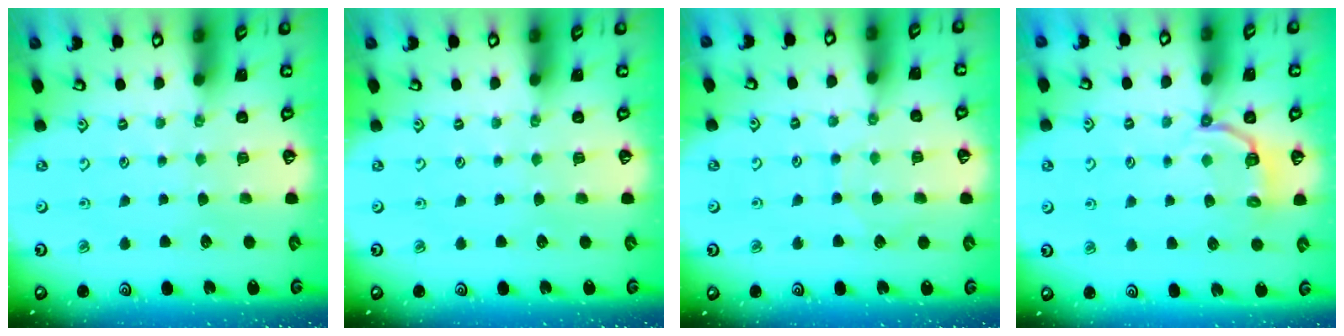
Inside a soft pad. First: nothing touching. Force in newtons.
{"total": 0.0}
{"total": 5.1, "press": 5.0, "slide": 0.5}
{"total": 4.9, "press": 3.7, "slide": 3.2}